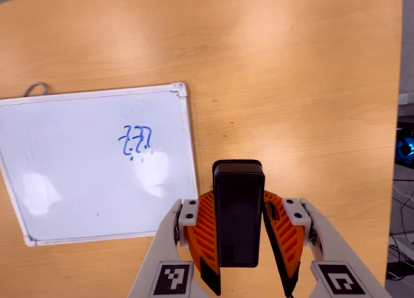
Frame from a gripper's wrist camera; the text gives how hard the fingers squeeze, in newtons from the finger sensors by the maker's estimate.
{"total": 5.5, "left": 4.2, "right": 6.8}